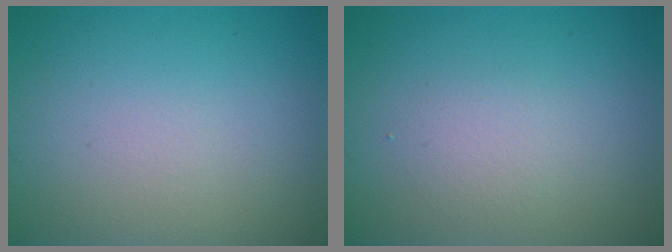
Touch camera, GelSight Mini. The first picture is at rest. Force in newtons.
{"total": 1.6, "press": 1.6, "slide": 0.2}